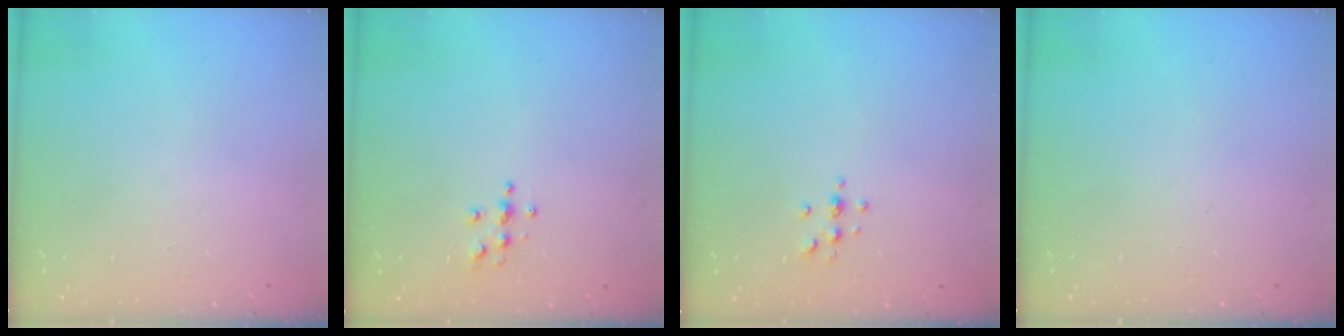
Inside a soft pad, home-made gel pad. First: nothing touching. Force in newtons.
{"total": 3.9, "press": 3.8, "slide": 0.4}
{"total": 3.9, "press": 3.8, "slide": 0.5}
{"total": 0.0}